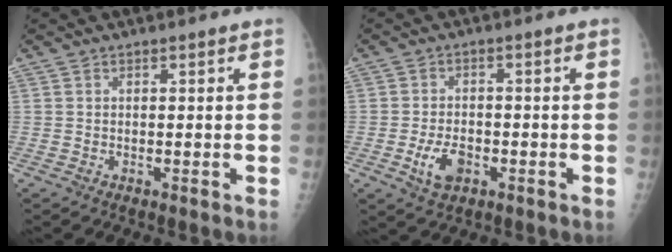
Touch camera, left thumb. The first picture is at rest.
{"total": 5.5, "force": [-2.1, 3.3, 3.8], "torque": [-0.067, 0.007, -0.032]}